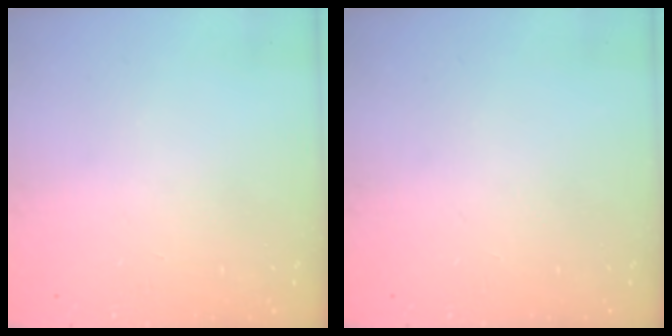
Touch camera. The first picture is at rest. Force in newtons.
{"total": 0.0}